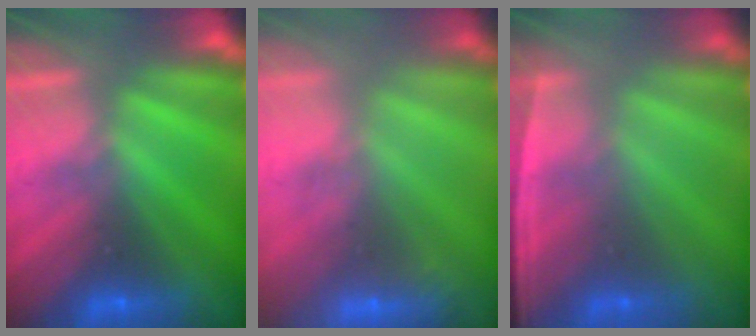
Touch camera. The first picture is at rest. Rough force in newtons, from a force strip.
{"total": 2.4}
{"total": 1.3}